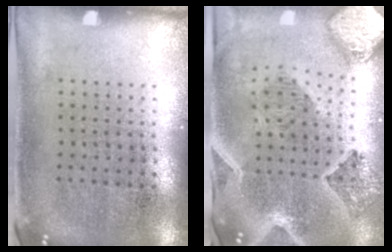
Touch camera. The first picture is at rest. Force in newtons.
{"total": 2.2, "press": 2.0, "slide": 0.9}